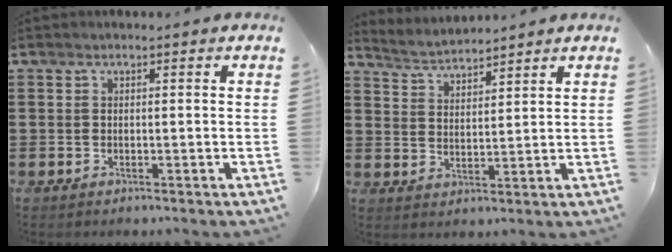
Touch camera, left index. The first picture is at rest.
{"total": 2.9, "force": [2.9, -0.1, -0.1], "torque": [-0.011, -0.014, 0.051]}